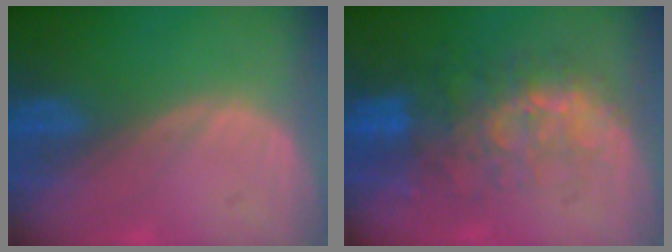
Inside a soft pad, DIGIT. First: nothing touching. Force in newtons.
{"total": 10.0, "press": 8.4, "slide": 5.3}